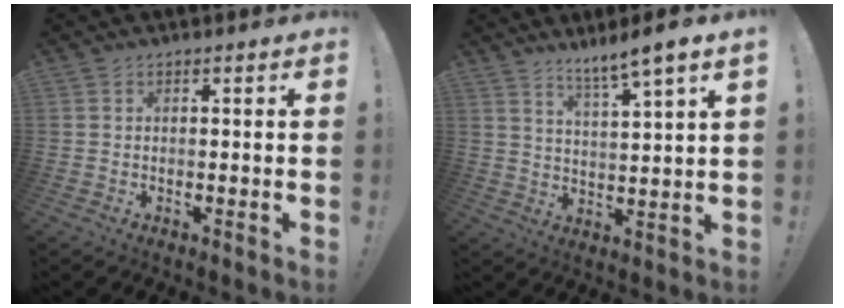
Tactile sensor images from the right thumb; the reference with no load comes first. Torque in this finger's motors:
{"motor_torque": [1.11, 1.11, 0.21, 0.19, 0.09]}